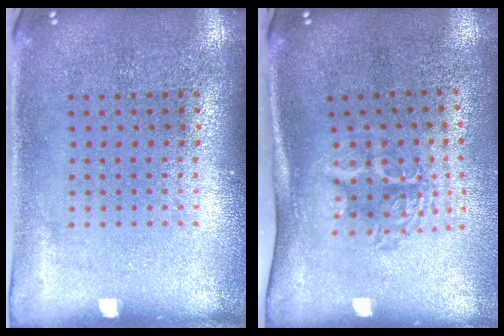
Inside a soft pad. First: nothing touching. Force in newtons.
{"total": 1.8, "press": 1.3, "slide": 1.3}